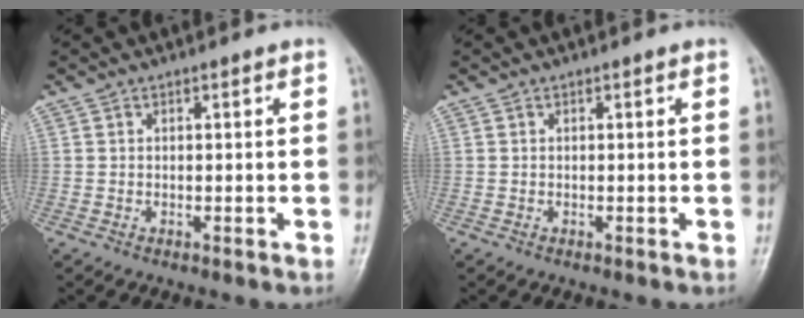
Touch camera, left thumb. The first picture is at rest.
{"total": 0.0}